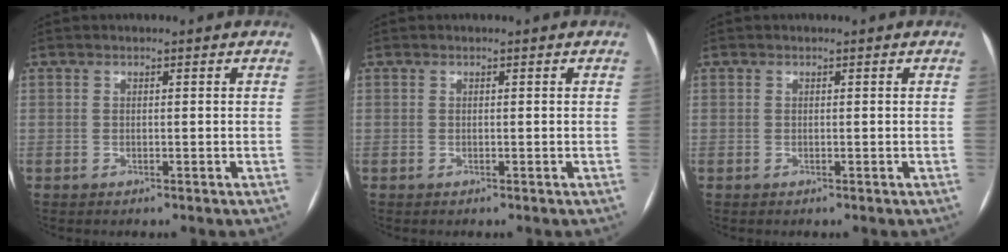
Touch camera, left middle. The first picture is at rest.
{"total": 0.0}
{"total": 0.0}